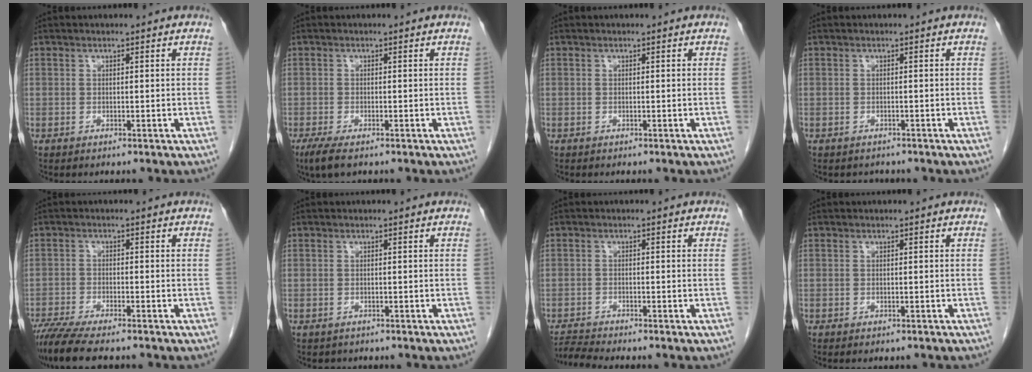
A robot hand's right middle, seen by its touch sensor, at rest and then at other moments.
{"total": 3.5, "force": [-2.4, 0.8, 2.5], "torque": [-0.052, -0.010, -0.040]}
{"total": 0.0}
{"total": 1.8, "force": [-1.6, 0.9, 0.1], "torque": [-0.006, -0.001, -0.024]}
{"total": 8.2, "force": [-6.9, 0.9, 4.4], "torque": [-0.073, -0.019, -0.114]}
{"total": 1.0, "force": [-0.8, 0.6, 0.0], "torque": [-0.012, 0.000, -0.011]}
{"total": 3.0, "force": [-2.8, -1.2, 0.0], "torque": [-0.007, -0.019, -0.055]}
{"total": 1.6, "force": [-1.3, 0.6, 0.7], "torque": [-0.011, -0.002, -0.012]}